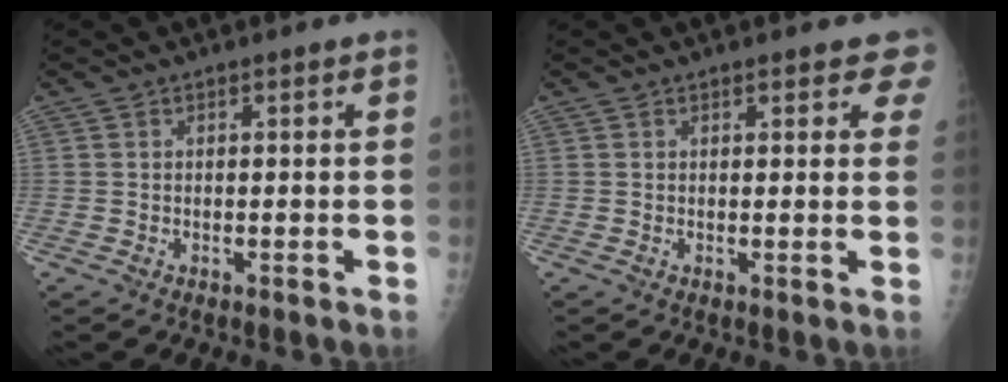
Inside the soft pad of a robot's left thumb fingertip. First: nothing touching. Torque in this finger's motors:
{"motor_torque": [0.02, 0.20, -0.19, 0.04, 0.05]}